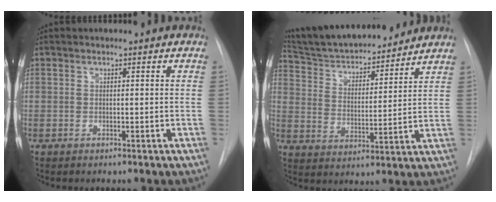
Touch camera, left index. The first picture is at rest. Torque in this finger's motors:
{"motor_torque": [-0.45, -1.28, 0.22, 0.05]}